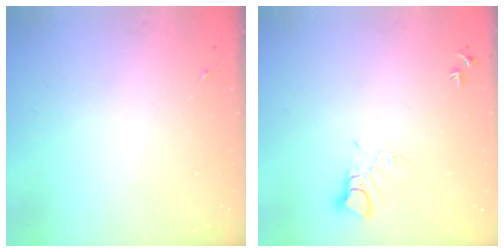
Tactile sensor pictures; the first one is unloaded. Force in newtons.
{"total": 7.2, "press": 7.2, "slide": 0.8}